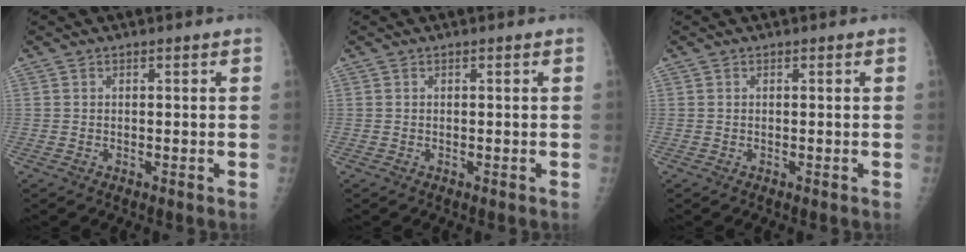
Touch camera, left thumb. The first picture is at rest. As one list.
[{"total": 0.0}, {"total": 0.0}]